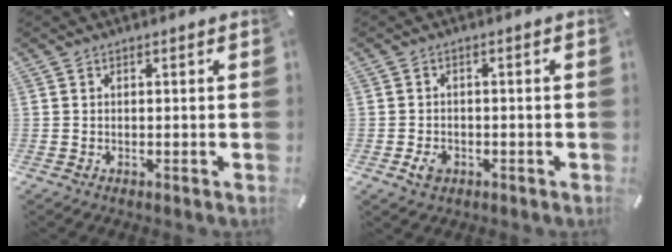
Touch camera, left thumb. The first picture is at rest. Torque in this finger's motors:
{"motor_torque": [0.07, 1.15, 0.11, 0.02, 0.01]}